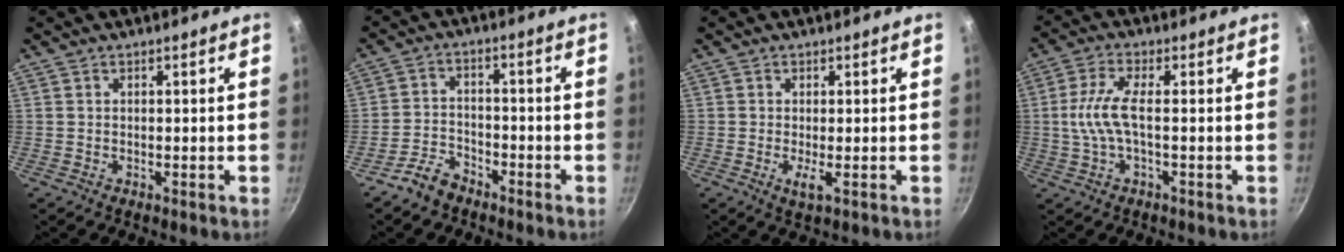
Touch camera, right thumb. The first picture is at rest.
{"total": 5.2, "force": [-4.0, 2.8, 1.7], "torque": [-0.026, 0.043, -0.078]}
{"total": 2.3, "force": [-0.5, 0.5, 2.2], "torque": [-0.048, -0.009, -0.008]}
{"total": 6.7, "force": [-0.4, 2.0, 6.4], "torque": [-0.152, 0.012, -0.013]}